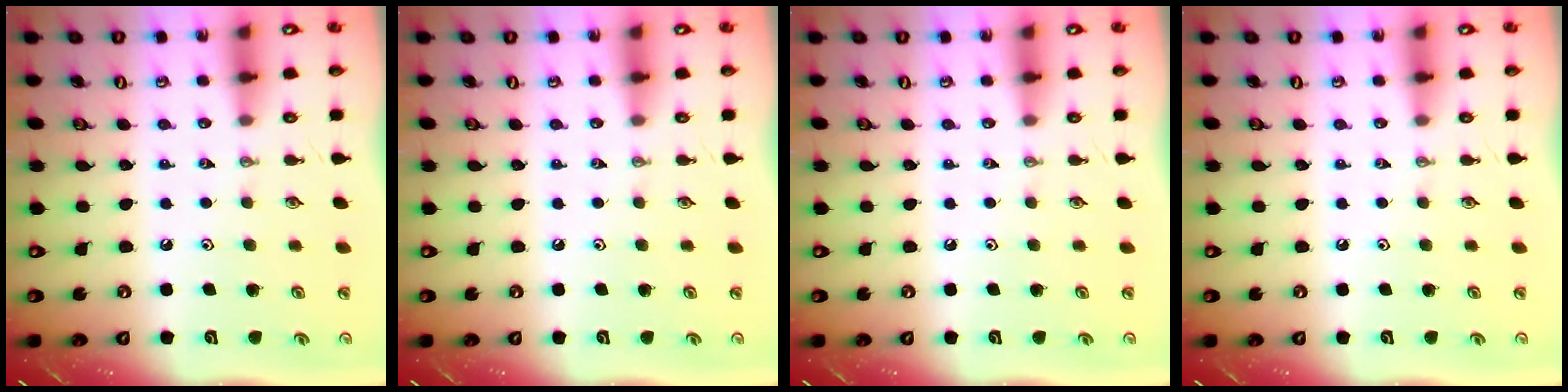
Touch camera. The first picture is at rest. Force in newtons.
{"total": 0.0}
{"total": 0.0}
{"total": 0.0}